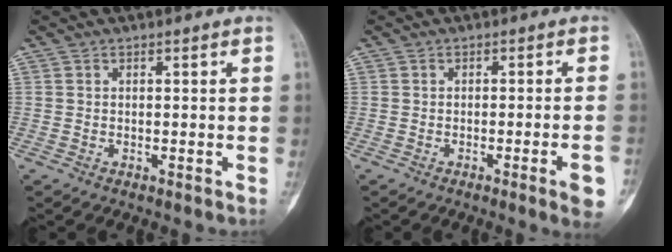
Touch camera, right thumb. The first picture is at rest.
{"total": 5.4, "force": [-2.3, 0.2, 4.8], "torque": [-0.065, 0.002, -0.031]}